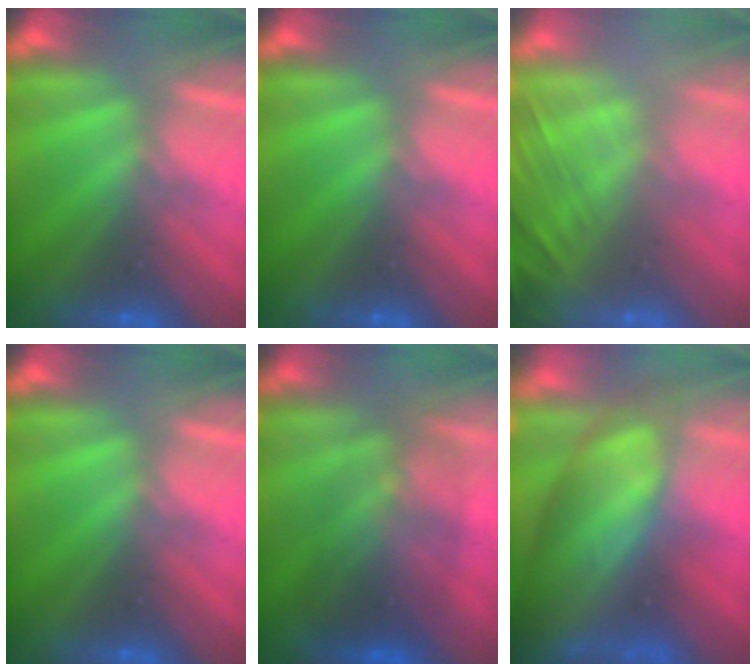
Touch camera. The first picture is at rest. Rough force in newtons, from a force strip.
{"total": 0.0}
{"total": 7.2}
{"total": 0.0}
{"total": 3.6}
{"total": 8.1}